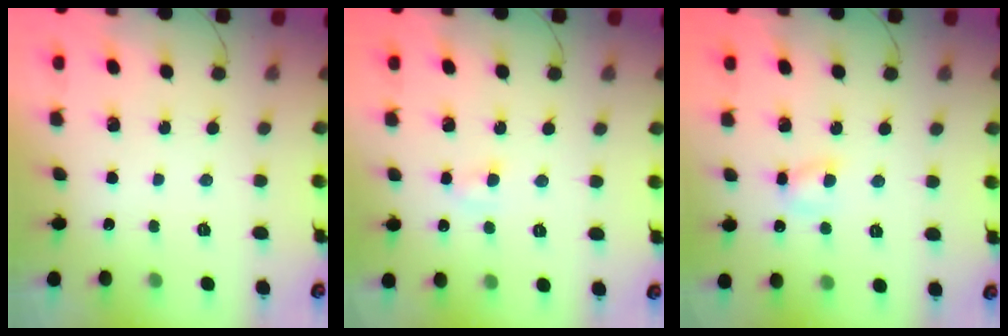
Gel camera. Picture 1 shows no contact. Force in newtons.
{"total": 3.3, "press": 3.0, "slide": 1.2}
{"total": 4.5, "press": 4.4, "slide": 1.0}